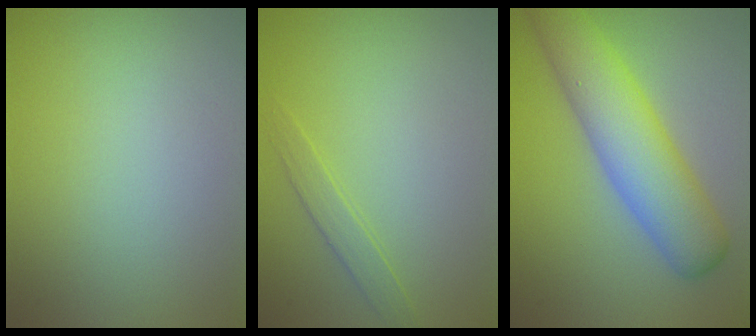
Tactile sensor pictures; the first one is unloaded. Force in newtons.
{"total": 1.4, "press": 1.4, "slide": 0.1}
{"total": 7.2, "press": 7.2, "slide": 0.2}